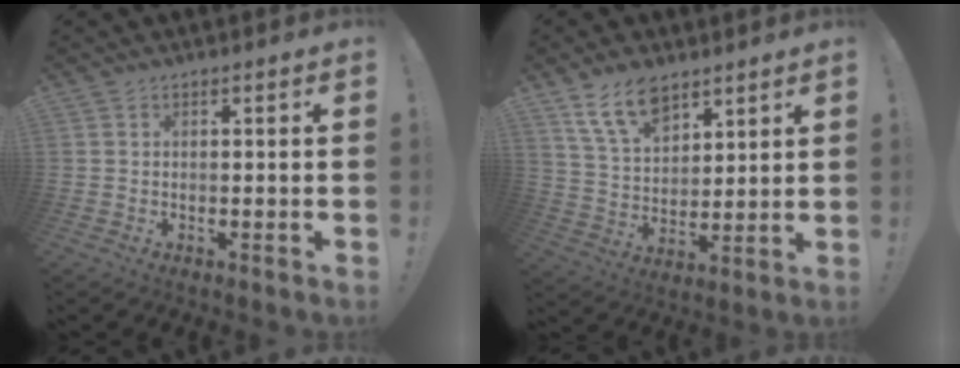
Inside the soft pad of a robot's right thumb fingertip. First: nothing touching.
{"total": 12.0, "force": [8.3, 6.3, 5.9], "torque": [-0.112, -0.041, 0.160]}